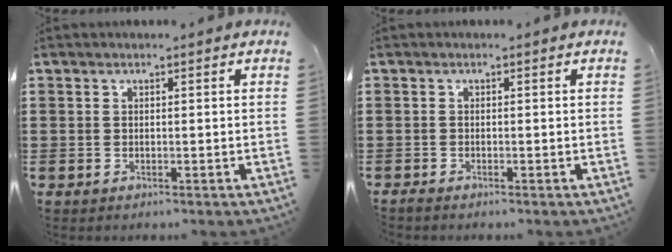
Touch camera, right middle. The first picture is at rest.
{"total": 0.7, "force": [-0.7, 0.0, 0.2], "torque": [-0.006, -0.004, -0.012]}